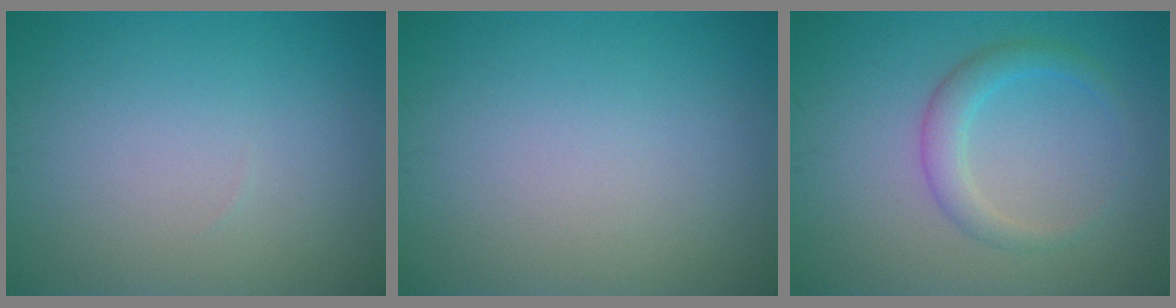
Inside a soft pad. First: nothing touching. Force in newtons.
{"total": 0.0}
{"total": 2.6, "press": 2.6, "slide": 0.1}